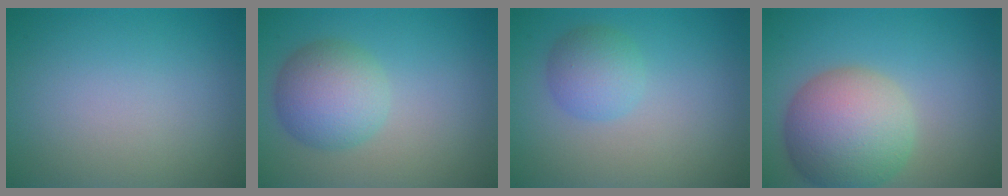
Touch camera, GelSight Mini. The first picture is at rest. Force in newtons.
{"total": 4.9, "press": 4.9, "slide": 0.1}
{"total": 2.8, "press": 2.8, "slide": 0.1}
{"total": 8.4, "press": 8.4, "slide": 0.4}